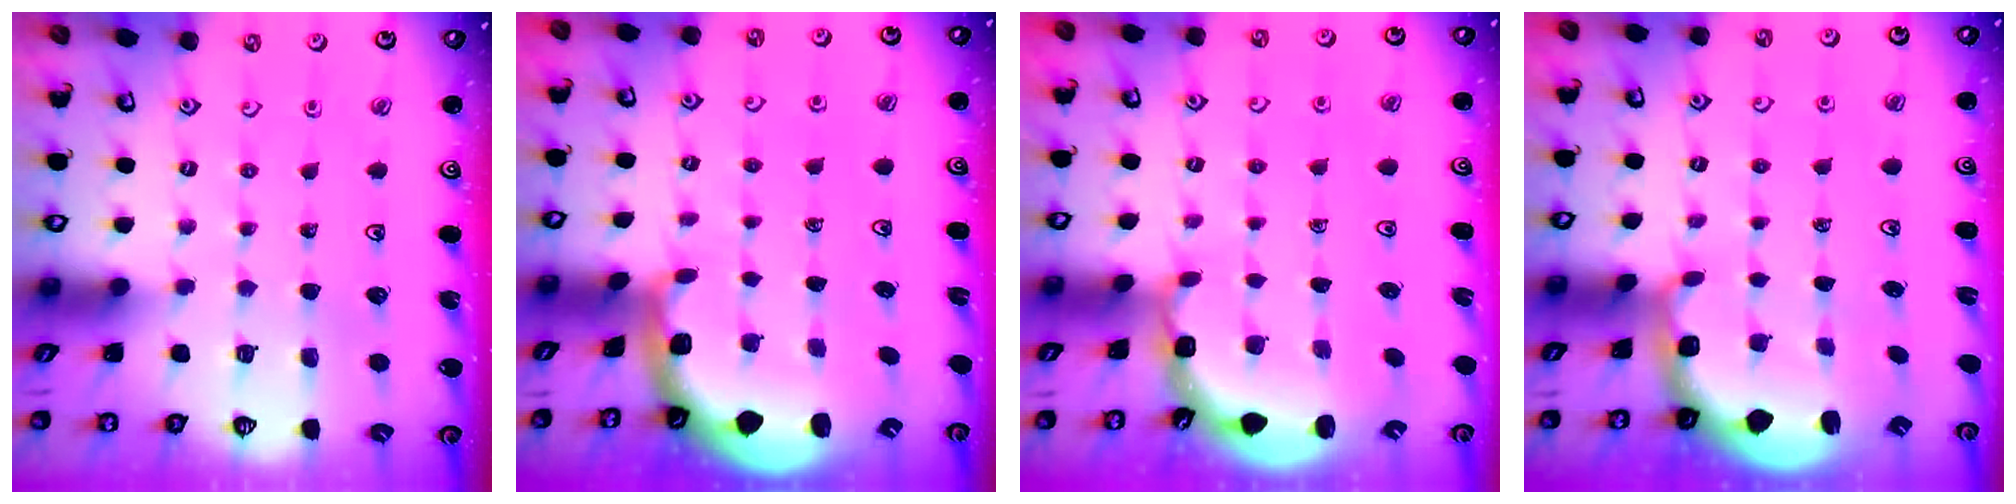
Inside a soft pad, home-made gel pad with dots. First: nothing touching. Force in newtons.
{"total": 1.5, "press": 1.5, "slide": 0.3}
{"total": 2.0, "press": 1.8, "slide": 0.9}
{"total": 2.2, "press": 1.5, "slide": 1.6}